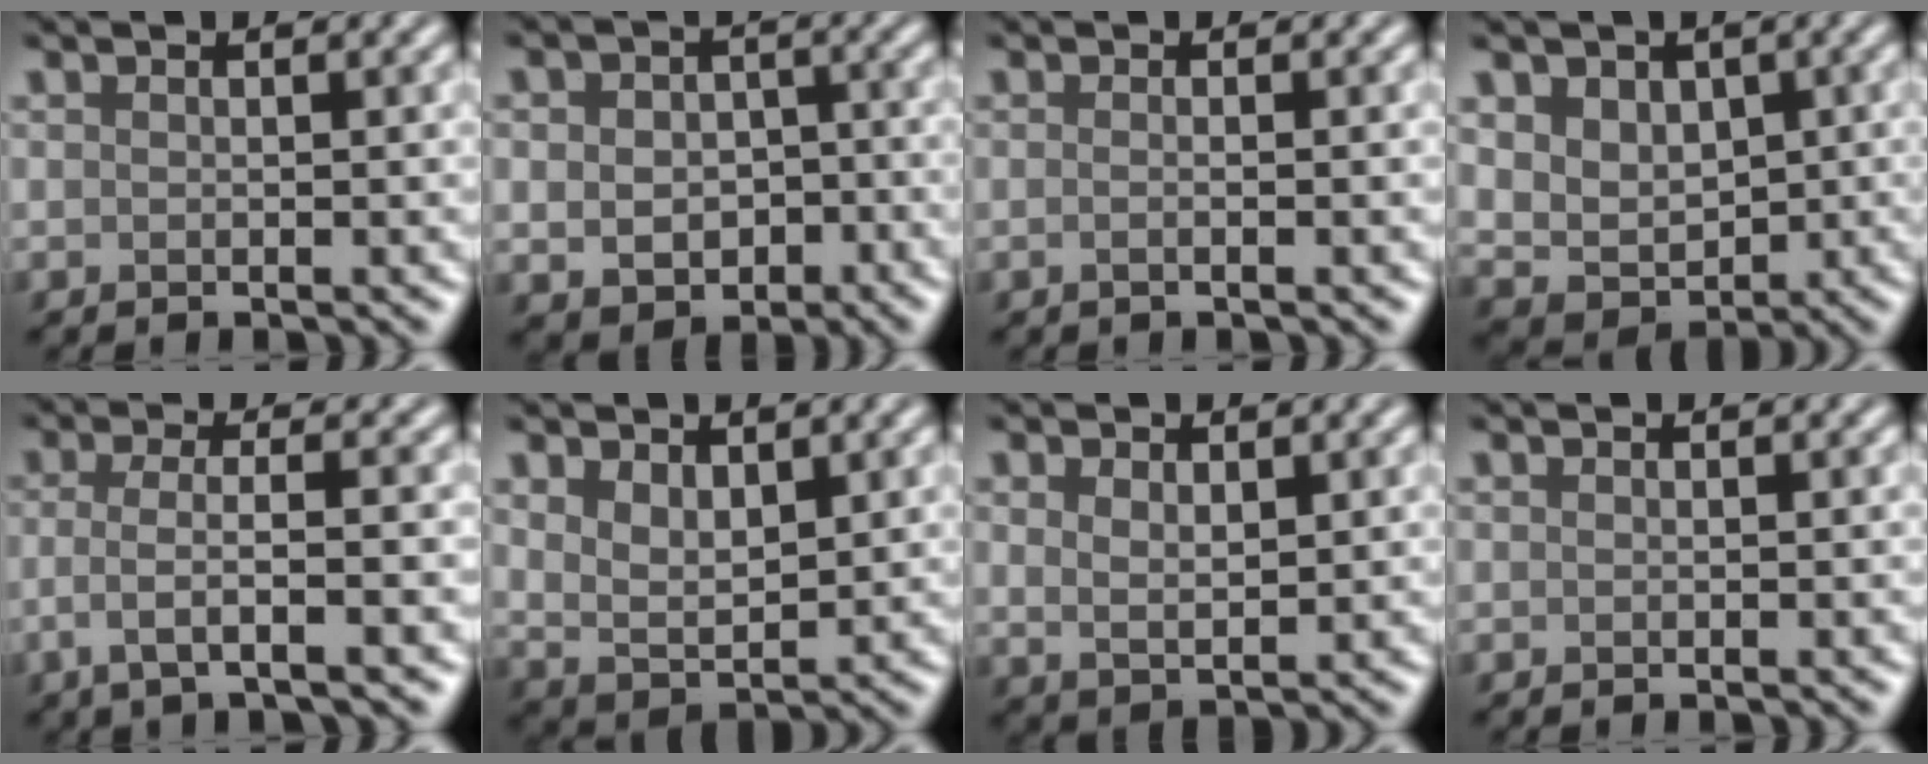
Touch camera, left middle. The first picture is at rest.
{"total": 5.4, "force": [-0.9, 4.1, 3.4], "torque": [-0.046, -0.013, -0.014]}
{"total": 1.3, "force": [-0.1, 0.6, 1.1], "torque": [-0.007, -0.011, -0.014]}
{"total": 5.2, "force": [1.6, 4.2, 2.6], "torque": [-0.054, -0.002, 0.032]}
{"total": 3.9, "force": [-1.2, 1.0, 3.6], "torque": [-0.061, -0.001, -0.032]}
{"total": 3.8, "force": [1.6, 2.3, 2.6], "torque": [-0.059, -0.009, 0.037]}
{"total": 2.5, "force": [1.0, 1.4, 1.8], "torque": [-0.039, -0.006, 0.024]}
{"total": 0.0}